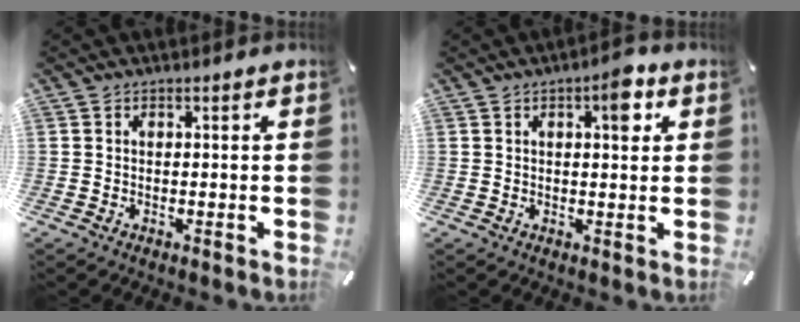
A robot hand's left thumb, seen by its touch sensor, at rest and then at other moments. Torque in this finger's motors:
{"motor_torque": [0.84, 1.11, 0.39, -0.41, 0.16]}